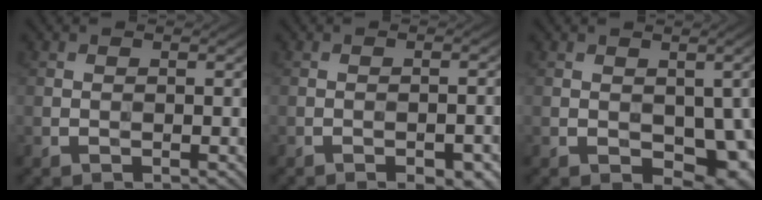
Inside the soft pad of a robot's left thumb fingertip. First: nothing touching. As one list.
[{"total": 4.5, "force": [-2.9, 1.3, 3.2], "torque": [-0.052, 0.007, -0.030]}, {"total": 8.4, "force": [-1.5, 5.2, 6.4], "torque": [-0.088, -0.027, -0.014]}]